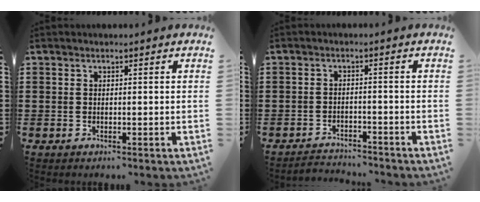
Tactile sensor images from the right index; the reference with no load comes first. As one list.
[{"total": 2.5, "force": [-2.5, 0.2, -0.2], "torque": [-0.007, 0.000, -0.055]}]